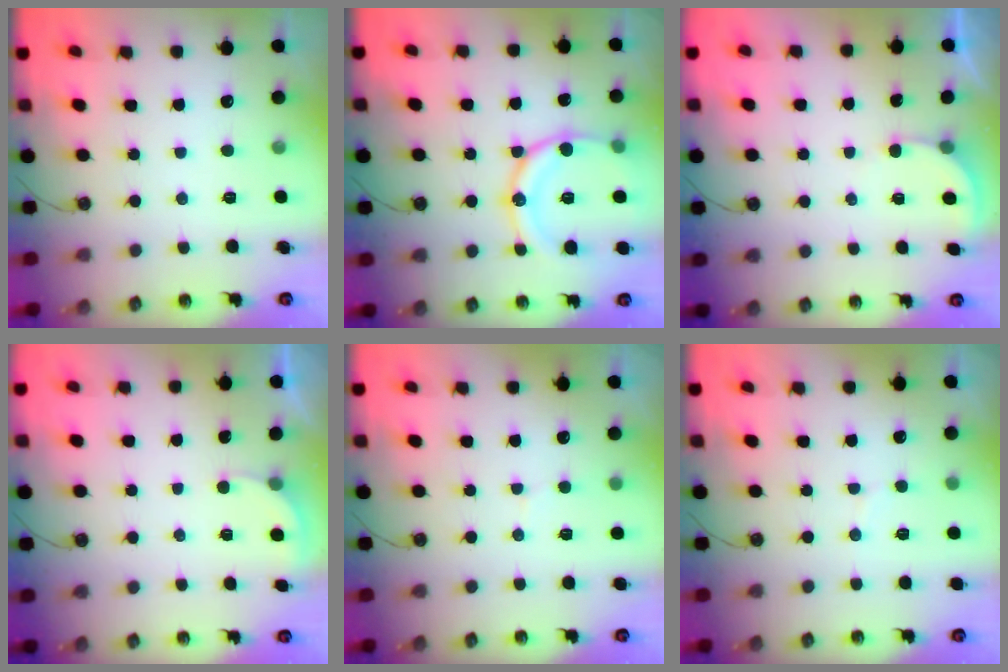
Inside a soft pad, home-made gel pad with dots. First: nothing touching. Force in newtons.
{"total": 17.9, "press": 17.6, "slide": 3.3}
{"total": 2.7, "press": 2.7, "slide": 0.2}
{"total": 1.9, "press": 1.9, "slide": 0.2}
{"total": 5.4, "press": 5.4, "slide": 0.5}
{"total": 2.9, "press": 2.7, "slide": 1.1}